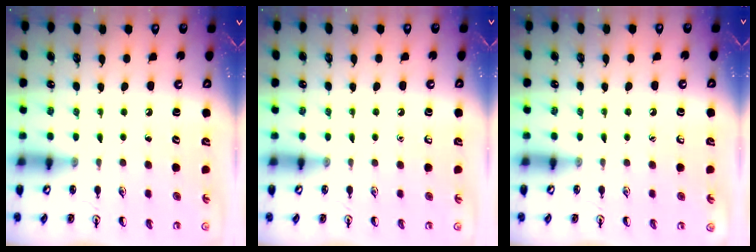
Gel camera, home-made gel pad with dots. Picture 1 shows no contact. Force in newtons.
{"total": 0.0}
{"total": 0.0}